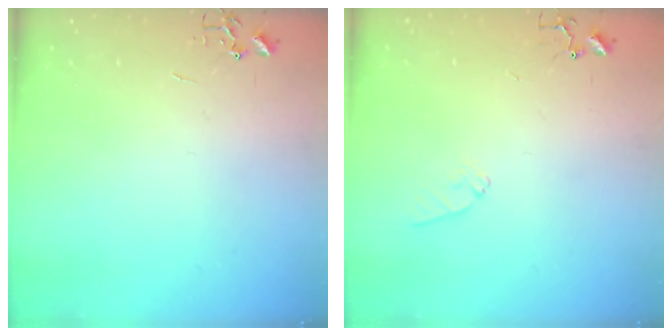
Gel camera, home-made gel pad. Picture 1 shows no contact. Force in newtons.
{"total": 6.4, "press": 6.4, "slide": 0.6}